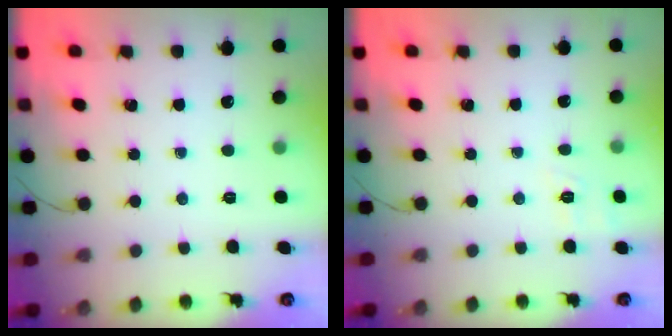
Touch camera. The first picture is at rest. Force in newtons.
{"total": 8.0, "press": 7.8, "slide": 2.0}